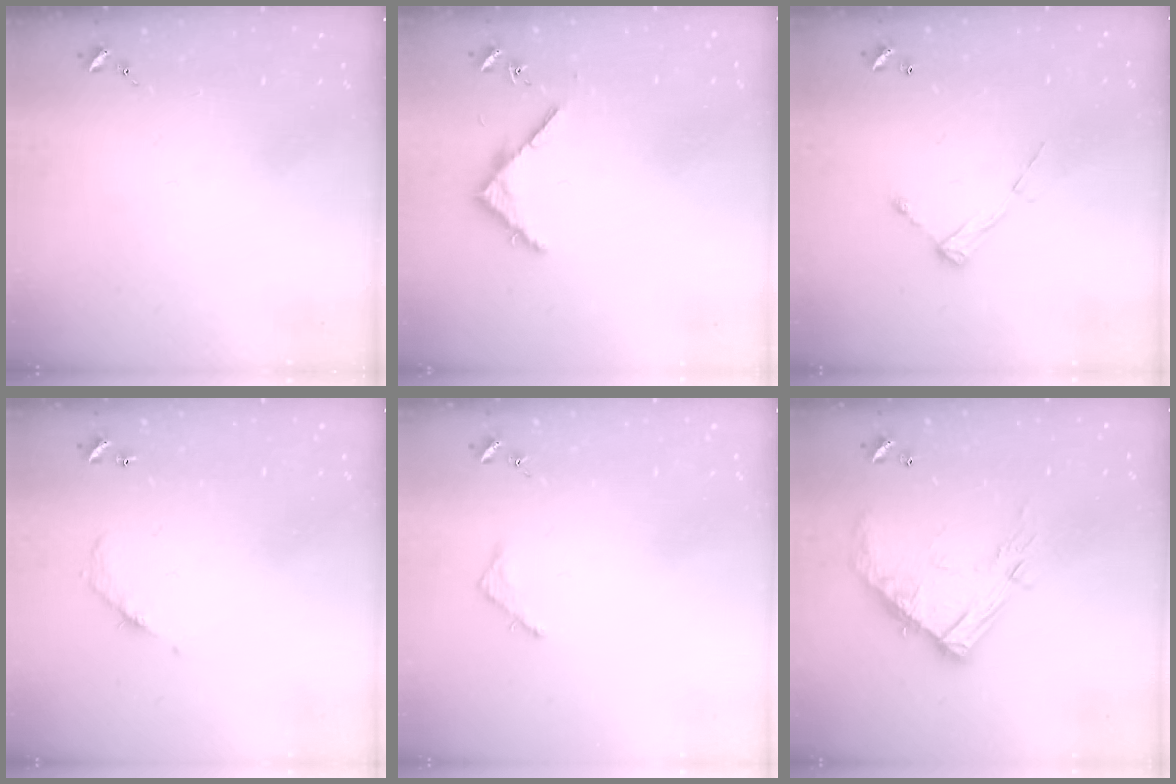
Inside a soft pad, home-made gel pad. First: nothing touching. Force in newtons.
{"total": 3.7, "press": 3.7, "slide": 0.3}
{"total": 8.2, "press": 8.2, "slide": 0.5}
{"total": 5.8, "press": 5.8, "slide": 0.2}
{"total": 2.5, "press": 2.5, "slide": 0.2}
{"total": 15.6, "press": 15.6, "slide": 1.2}